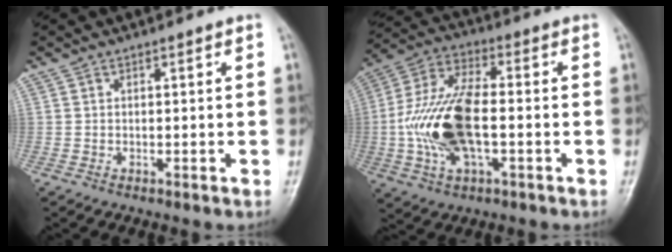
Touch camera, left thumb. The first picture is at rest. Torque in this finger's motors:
{"motor_torque": [2.48, 2.52, 1.55, -0.80, 0.51]}